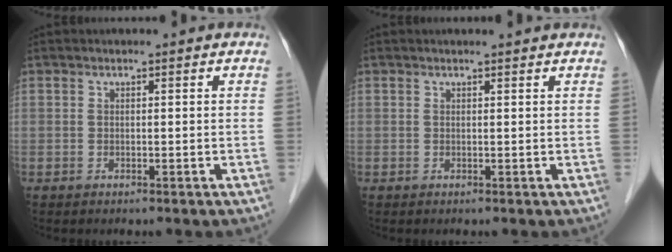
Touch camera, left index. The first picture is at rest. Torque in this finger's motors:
{"motor_torque": [0.40, -0.26, 0.05, 0.01]}